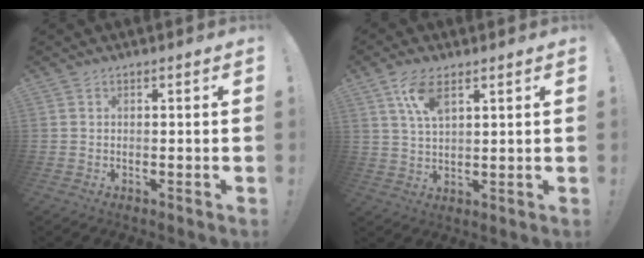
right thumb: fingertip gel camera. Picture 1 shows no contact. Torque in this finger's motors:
{"motor_torque": [-0.47, 0.68, -0.18, 0.30, 0.01]}